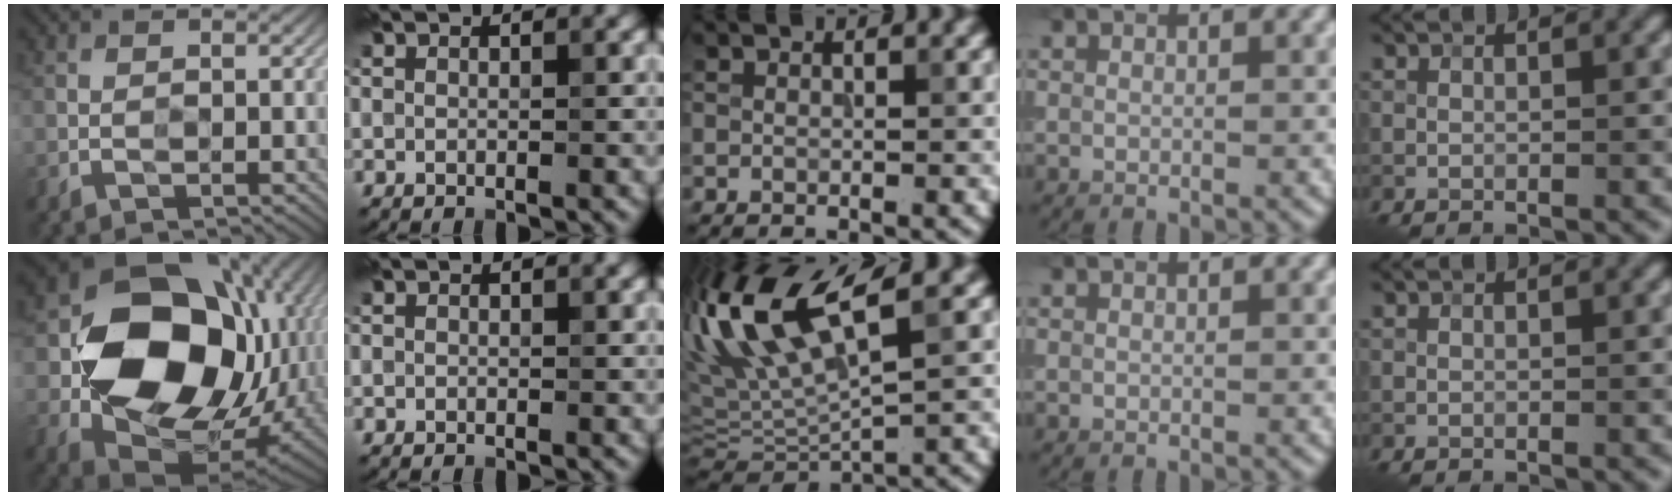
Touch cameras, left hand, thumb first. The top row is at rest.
{"thumb": {"total": 18.1, "force": [1.3, 14.2, 11.1], "torque": [-0.199, -0.039, 0.038]}, "middle": {"total": 11.0, "force": [4.2, 3.4, 9.7], "torque": [-0.208, 0.014, 0.081]}}